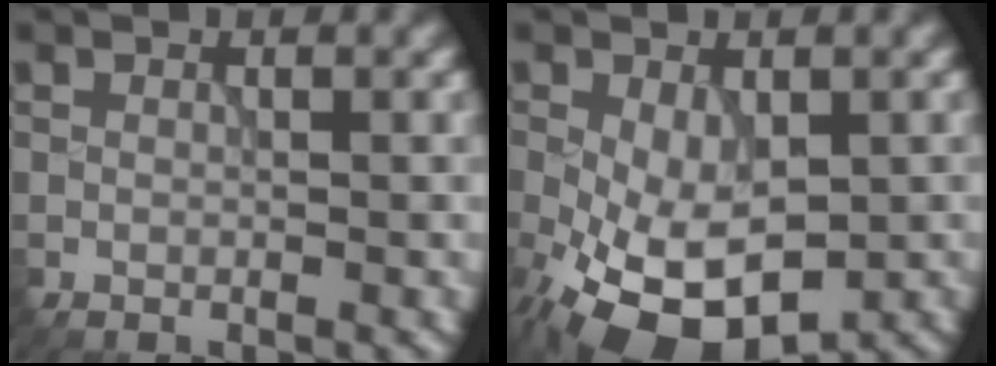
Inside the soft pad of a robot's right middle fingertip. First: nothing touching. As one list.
[{"total": 10.5, "force": [-4.1, 5.4, 8.0], "torque": [-0.171, -0.038, -0.055]}]